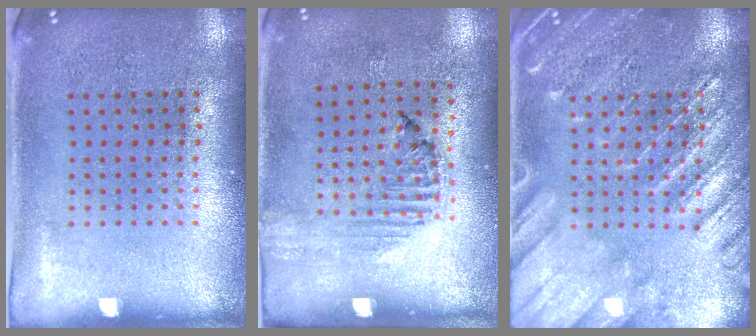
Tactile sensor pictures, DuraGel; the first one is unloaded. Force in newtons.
{"total": 1.2, "press": 1.1, "slide": 0.4}
{"total": 4.4, "press": 4.3, "slide": 0.6}